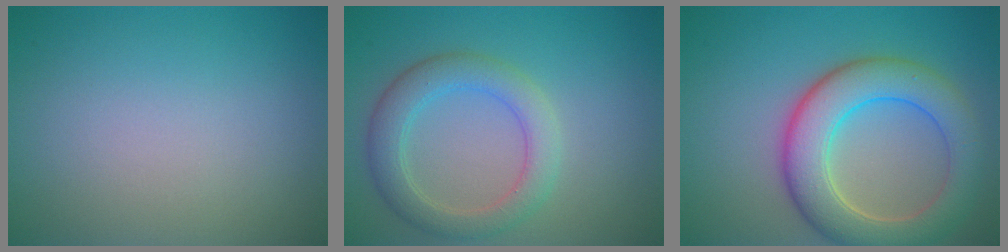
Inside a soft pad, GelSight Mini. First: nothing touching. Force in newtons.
{"total": 4.1, "press": 4.0, "slide": 0.2}
{"total": 7.4, "press": 7.4, "slide": 0.5}